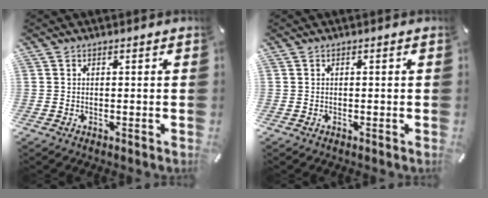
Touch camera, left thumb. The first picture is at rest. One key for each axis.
{"total": 0.0}